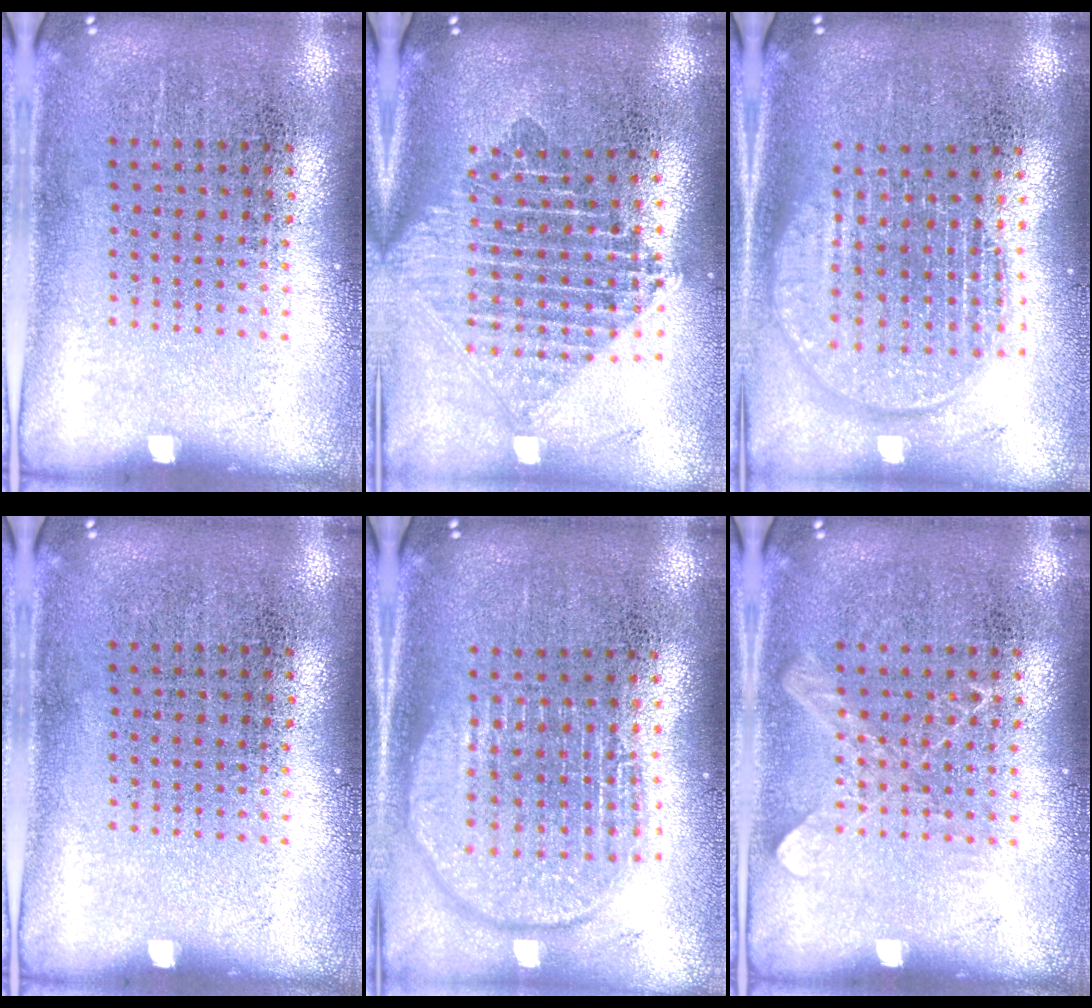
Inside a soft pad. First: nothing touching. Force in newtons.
{"total": 2.3, "press": 1.8, "slide": 1.4}
{"total": 1.9, "press": 1.6, "slide": 1.0}
{"total": 0.0}
{"total": 1.9, "press": 1.6, "slide": 1.0}
{"total": 1.0, "press": 1.0, "slide": 0.3}